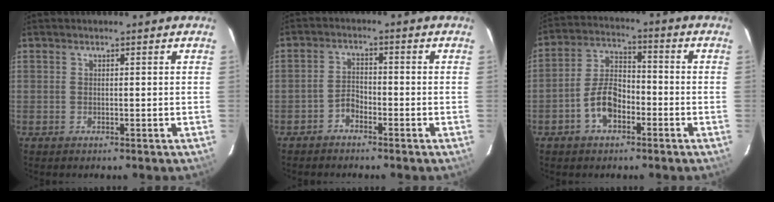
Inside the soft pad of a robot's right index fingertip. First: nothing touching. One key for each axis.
{"total": 2.6, "fx": -2.1, "fy": 1.3, "fz": 0.9, "tx": -0.023, "ty": 0.009, "tz": -0.038}
{"total": 8.2, "fx": -3.8, "fy": 4.6, "fz": 5.6, "tx": -0.112, "ty": 0.018, "tz": -0.064}